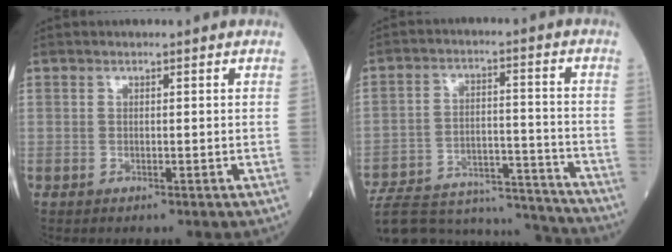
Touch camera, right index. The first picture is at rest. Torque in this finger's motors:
{"motor_torque": [-0.14, -0.58, -1.06, -0.21]}